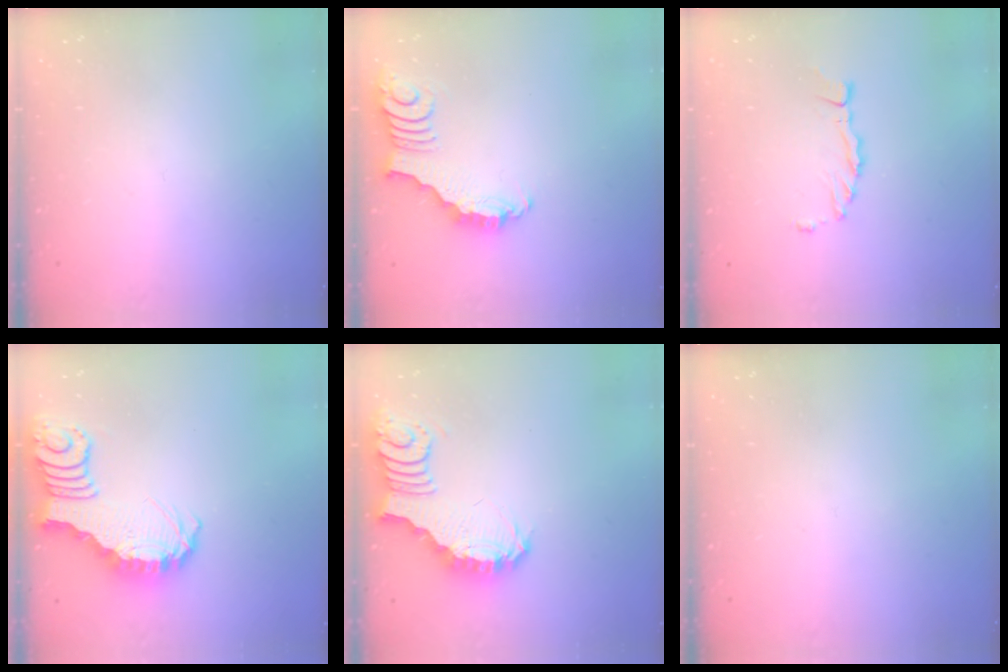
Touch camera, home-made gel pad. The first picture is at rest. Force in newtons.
{"total": 2.2, "press": 2.2, "slide": 0.3}
{"total": 2.7, "press": 2.7, "slide": 0.2}
{"total": 3.5, "press": 3.4, "slide": 0.6}
{"total": 3.7, "press": 3.6, "slide": 0.6}
{"total": 0.0}